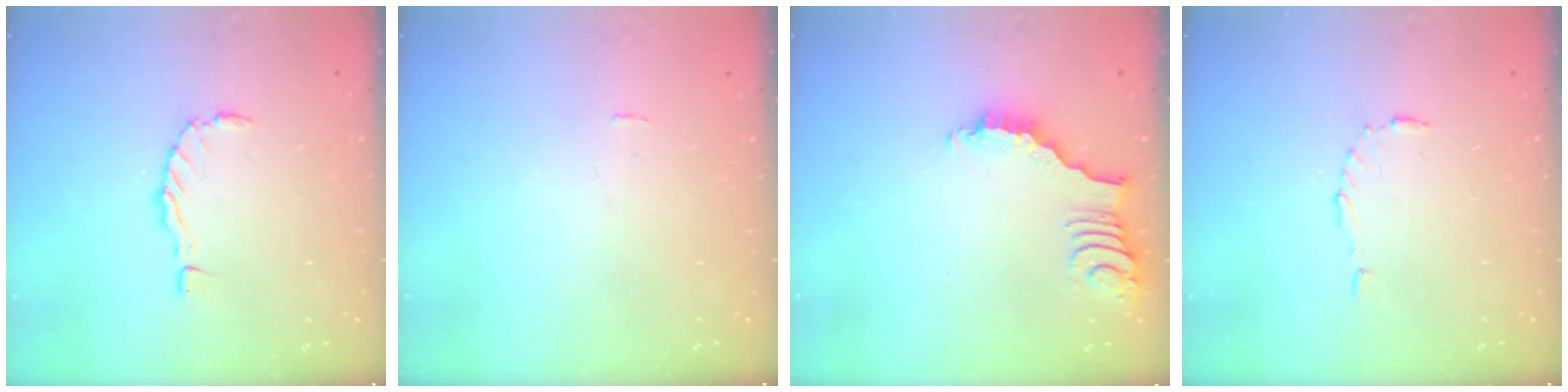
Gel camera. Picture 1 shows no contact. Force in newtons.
{"total": 0.7, "press": 0.7, "slide": 0.0}
{"total": 3.3, "press": 3.2, "slide": 0.5}
{"total": 3.7, "press": 3.7, "slide": 0.5}